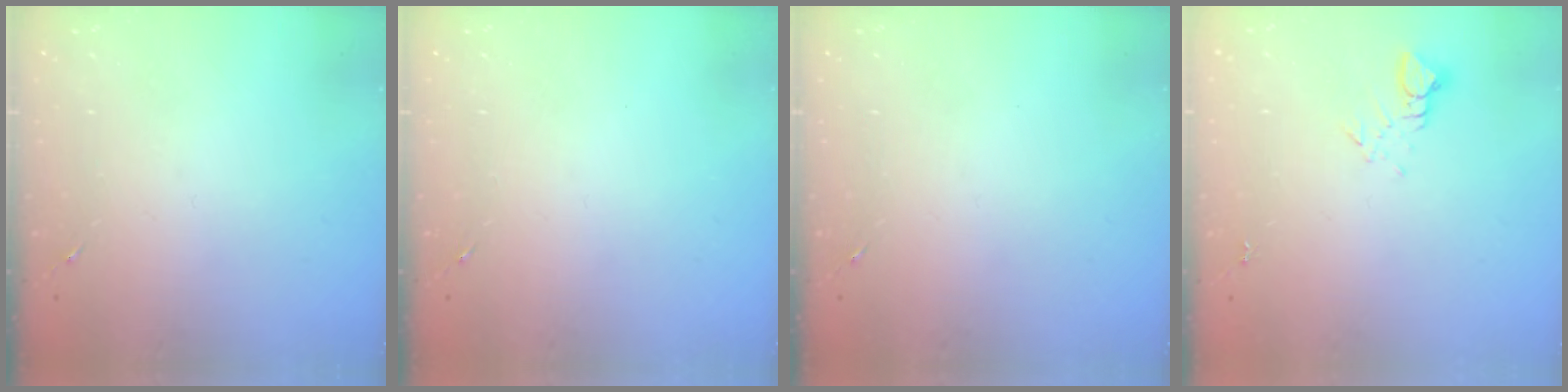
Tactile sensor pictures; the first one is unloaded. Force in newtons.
{"total": 0.0}
{"total": 0.0}
{"total": 3.9, "press": 3.9, "slide": 0.3}